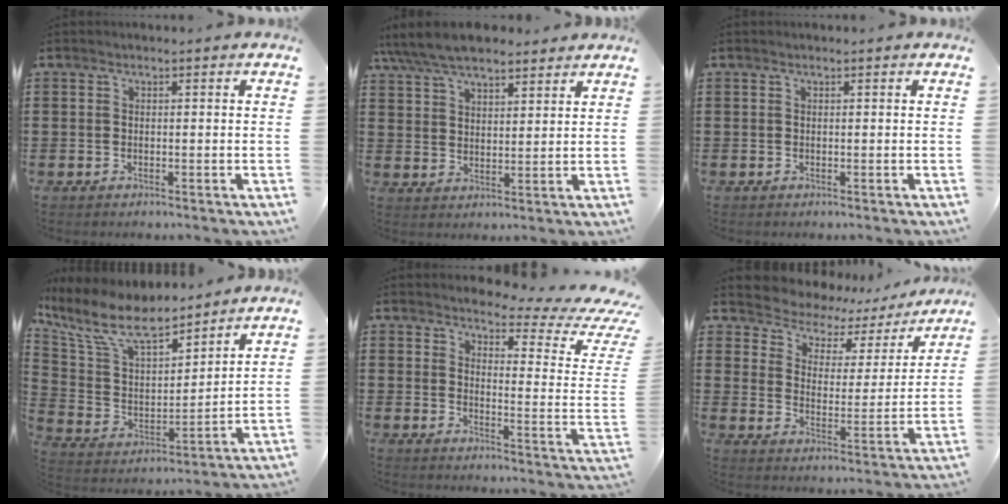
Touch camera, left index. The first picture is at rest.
{"total": 7.5, "force": [6.6, 2.2, 2.7], "torque": [-0.075, -0.011, 0.124]}
{"total": 0.0}
{"total": 10.9, "force": [8.8, 3.2, 5.5], "torque": [-0.144, -0.042, 0.155]}
{"total": 4.6, "force": [3.8, 1.0, 2.3], "torque": [-0.042, -0.031, 0.058]}
{"total": 3.8, "force": [3.3, 1.9, 0.5], "torque": [-0.037, -0.027, 0.047]}